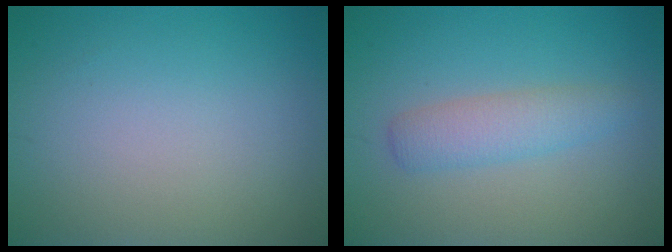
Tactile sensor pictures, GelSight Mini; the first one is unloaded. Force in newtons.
{"total": 2.8, "press": 2.8, "slide": 0.1}